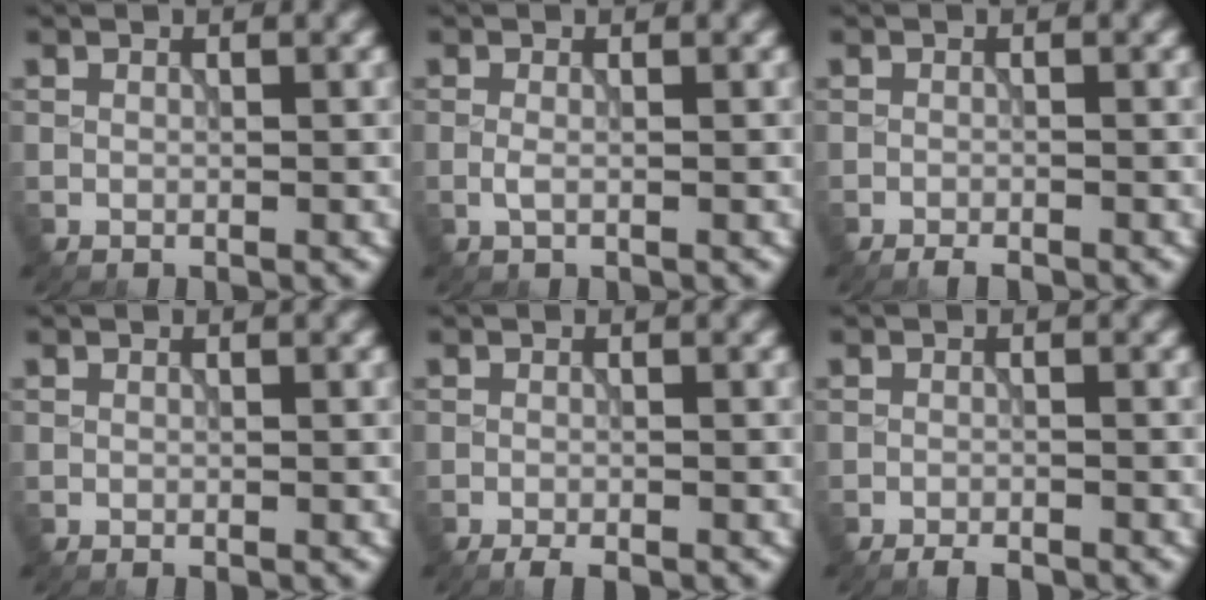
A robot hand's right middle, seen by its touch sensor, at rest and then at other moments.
{"total": 0.9, "force": [-0.3, 0.3, 0.8], "torque": [-0.020, -0.002, -0.008]}
{"total": 1.3, "force": [-1.1, 0.3, 0.6], "torque": [-0.007, -0.002, -0.021]}
{"total": 0.0}
{"total": 1.6, "force": [-1.3, 0.3, 0.9], "torque": [-0.014, -0.003, -0.023]}
{"total": 1.6, "force": [-1.4, 0.4, 0.7], "torque": [-0.010, -0.002, -0.025]}